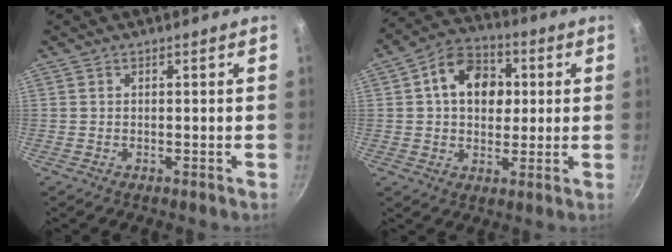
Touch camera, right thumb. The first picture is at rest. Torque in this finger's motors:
{"motor_torque": [-1.08, 1.43, 0.70, -0.47, 0.07]}